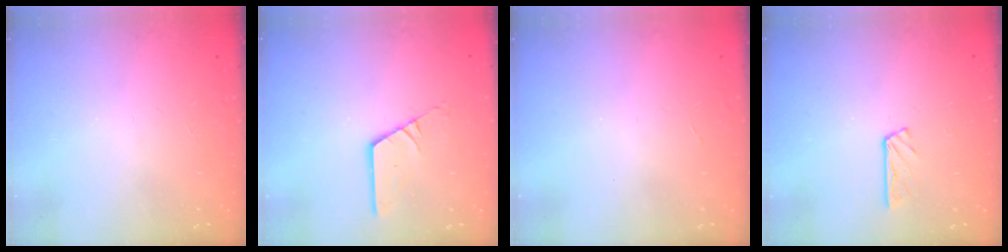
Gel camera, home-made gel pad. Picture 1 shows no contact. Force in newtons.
{"total": 2.9, "press": 2.9, "slide": 0.1}
{"total": 0.0}
{"total": 3.1, "press": 3.1, "slide": 0.4}